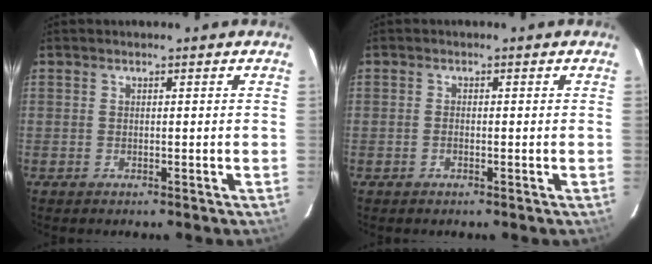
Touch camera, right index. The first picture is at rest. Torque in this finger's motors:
{"motor_torque": [-0.17, 0.04, -0.06, 0.00]}